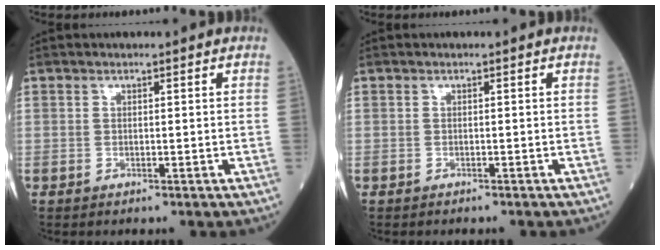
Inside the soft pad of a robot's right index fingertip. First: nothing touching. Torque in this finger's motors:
{"motor_torque": [-0.12, 0.13, 0.04, -0.01]}